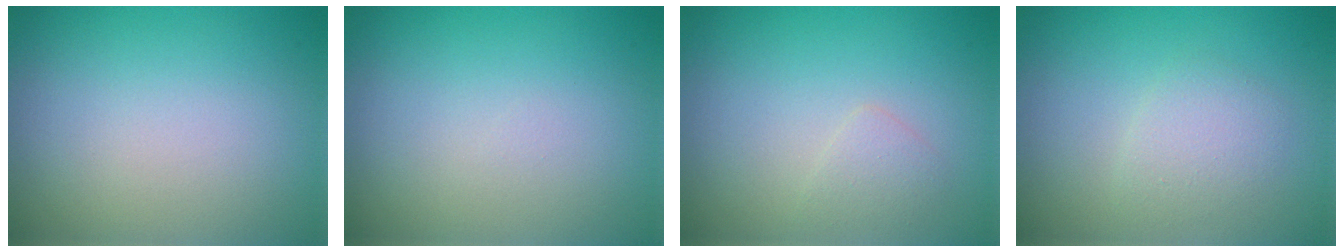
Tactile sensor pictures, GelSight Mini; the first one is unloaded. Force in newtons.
{"total": 0.0}
{"total": 1.2, "press": 1.2, "slide": 0.1}
{"total": 1.9, "press": 1.9, "slide": 0.1}